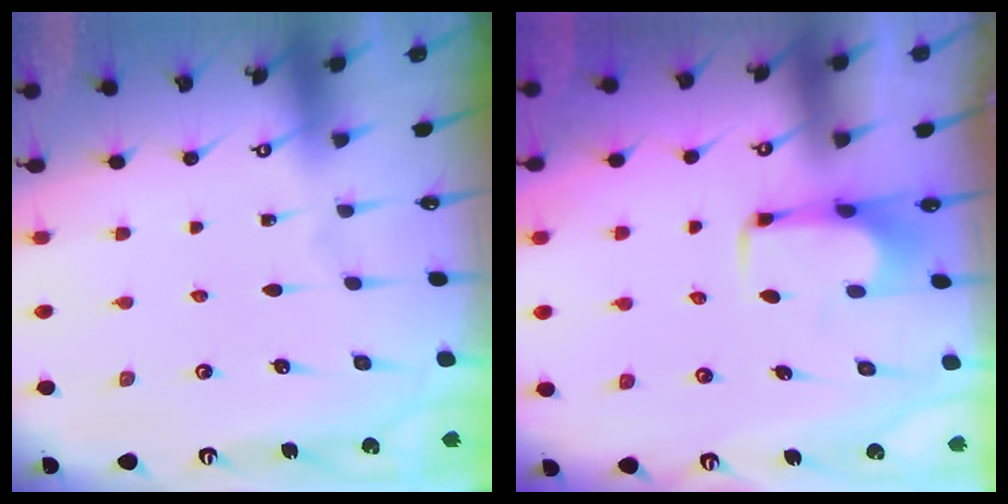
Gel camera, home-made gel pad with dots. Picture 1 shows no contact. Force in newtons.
{"total": 1.9, "press": 1.9, "slide": 0.2}